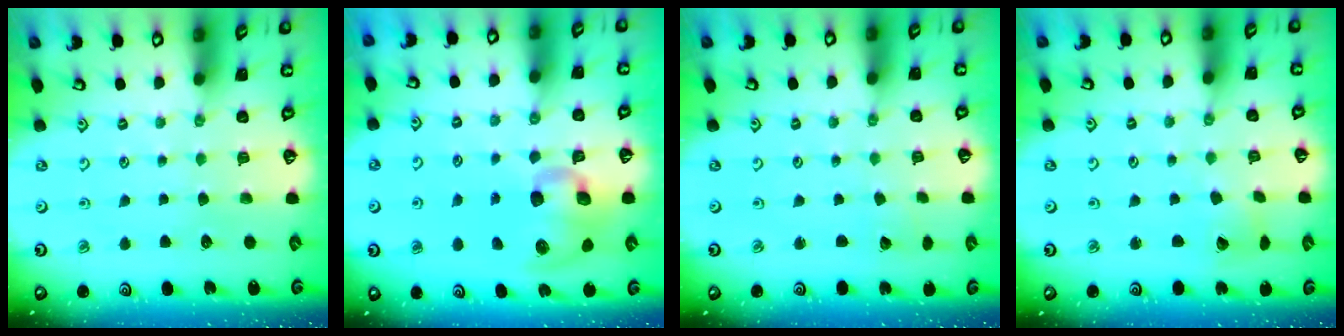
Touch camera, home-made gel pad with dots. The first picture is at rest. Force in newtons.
{"total": 13.5, "press": 13.4, "slide": 1.7}
{"total": 0.9, "press": 0.9, "slide": 0.1}
{"total": 4.1, "press": 4.1, "slide": 0.5}